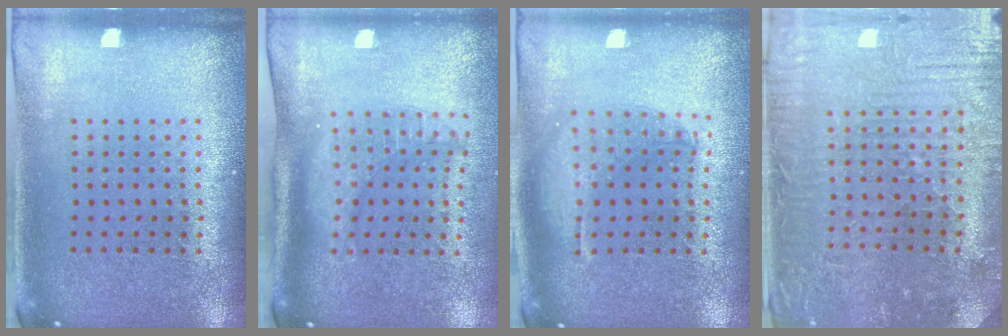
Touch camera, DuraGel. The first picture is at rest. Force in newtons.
{"total": 2.0, "press": 1.6, "slide": 1.3}
{"total": 1.3, "press": 1.2, "slide": 0.4}
{"total": 2.0, "press": 1.9, "slide": 0.4}